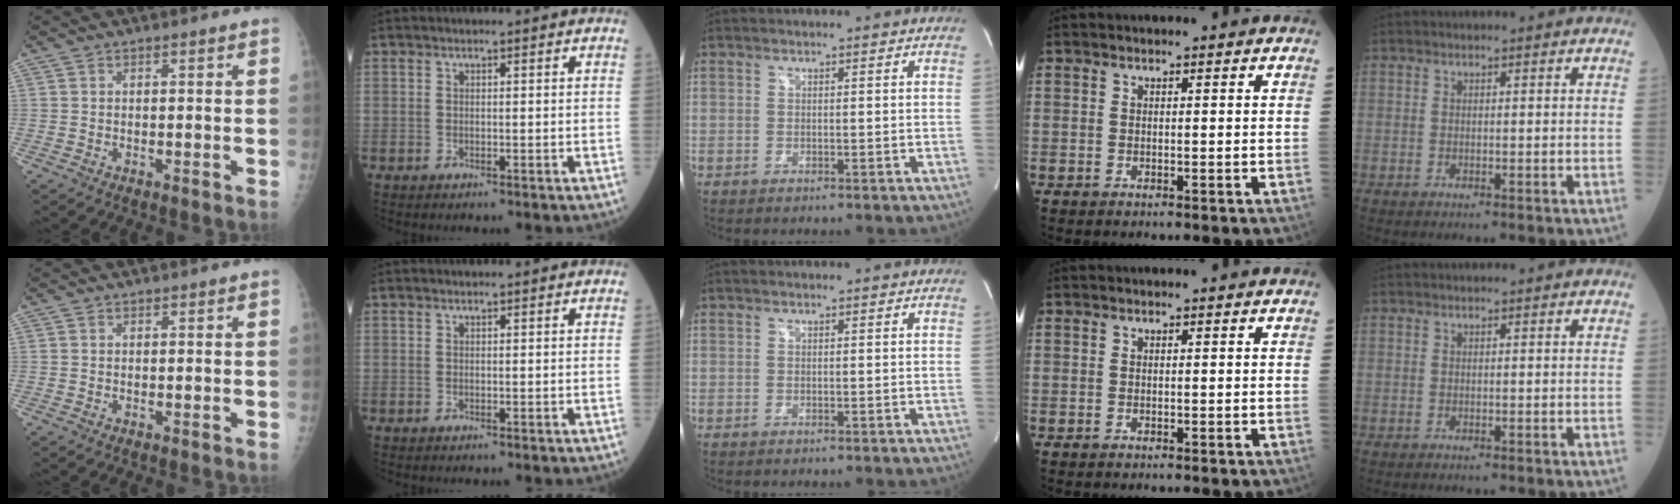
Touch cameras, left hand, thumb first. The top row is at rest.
{}